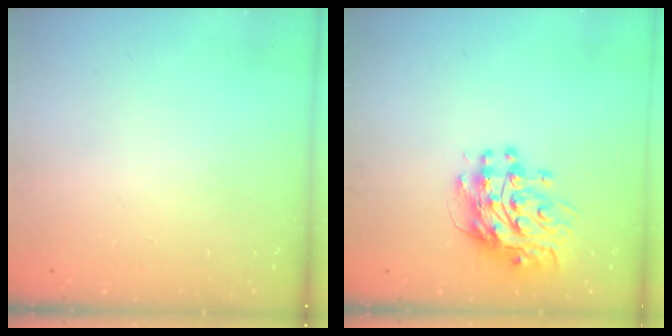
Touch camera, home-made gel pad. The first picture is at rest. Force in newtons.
{"total": 12.5, "press": 12.5, "slide": 1.1}